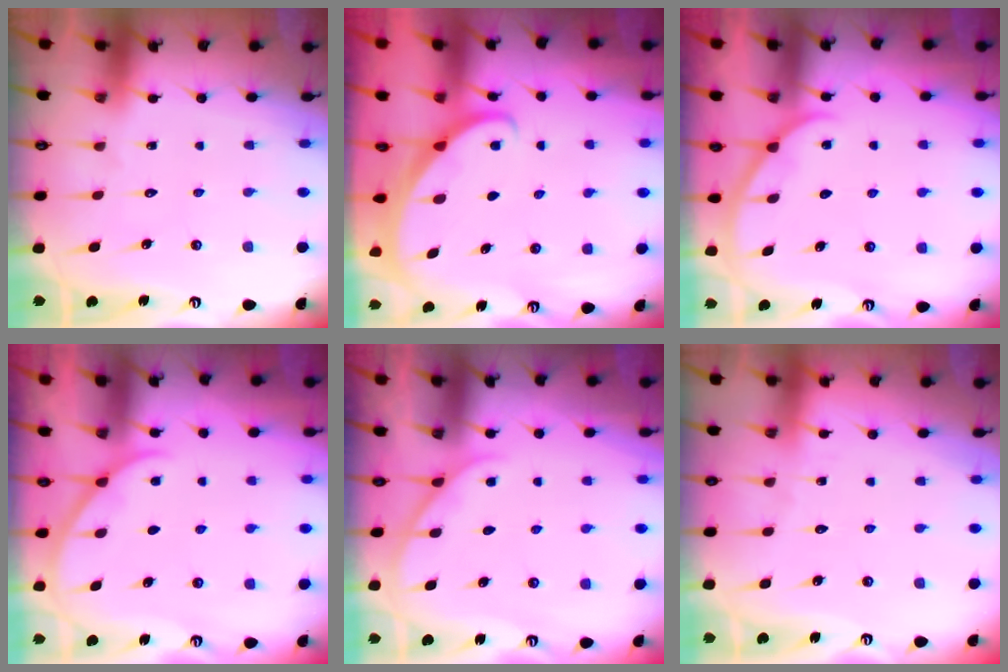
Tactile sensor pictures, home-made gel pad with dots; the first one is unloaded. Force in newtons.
{"total": 1.2, "press": 1.2, "slide": 0.1}
{"total": 1.9, "press": 1.9, "slide": 0.2}
{"total": 1.9, "press": 1.9, "slide": 0.2}
{"total": 2.1, "press": 2.1, "slide": 0.2}
{"total": 2.7, "press": 2.7, "slide": 0.3}